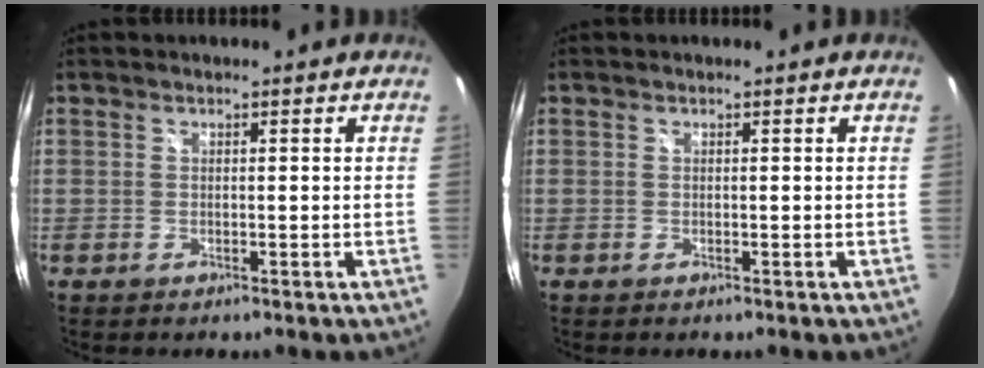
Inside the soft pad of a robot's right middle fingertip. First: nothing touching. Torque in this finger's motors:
{"motor_torque": [0.00, 0.00, 0.00, 0.00]}